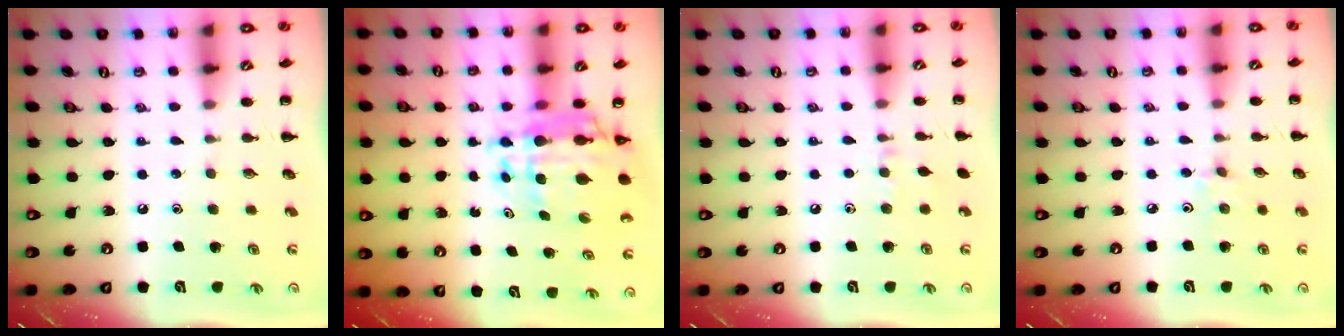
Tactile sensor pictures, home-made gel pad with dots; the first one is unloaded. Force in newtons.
{"total": 10.9, "press": 10.4, "slide": 3.4}
{"total": 5.8, "press": 5.4, "slide": 2.0}
{"total": 1.7, "press": 1.6, "slide": 0.6}